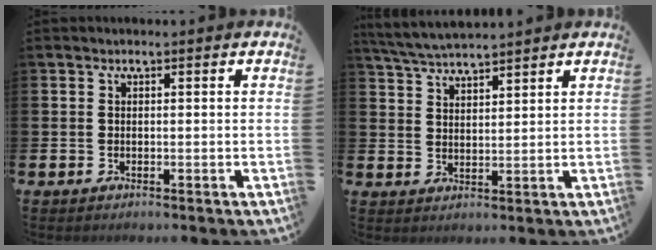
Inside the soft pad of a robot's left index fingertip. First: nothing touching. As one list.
[{"total": 4.5, "force": [4.4, 0.2, 1.0], "torque": [-0.039, -0.018, 0.081]}]